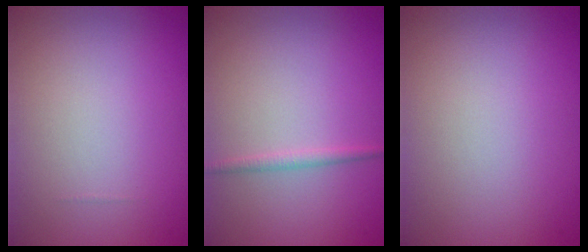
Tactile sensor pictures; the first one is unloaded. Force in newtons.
{"total": 1.0, "press": 1.0, "slide": 0.0}
{"total": 0.0}